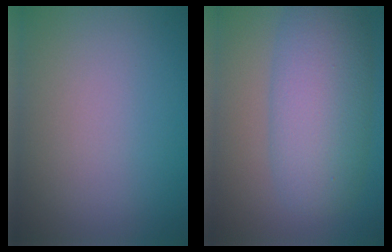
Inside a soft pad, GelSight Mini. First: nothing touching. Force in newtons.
{"total": 7.6, "press": 7.6, "slide": 0.4}